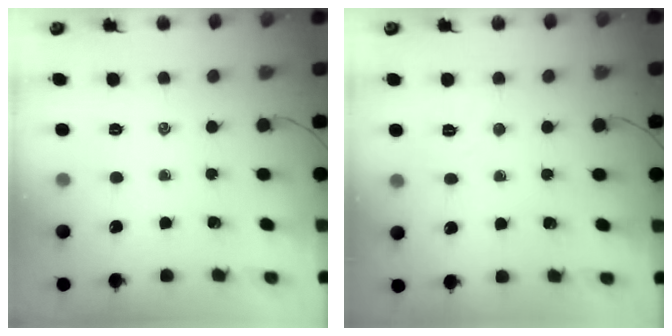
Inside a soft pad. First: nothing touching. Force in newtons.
{"total": 4.4, "press": 4.3, "slide": 1.0}